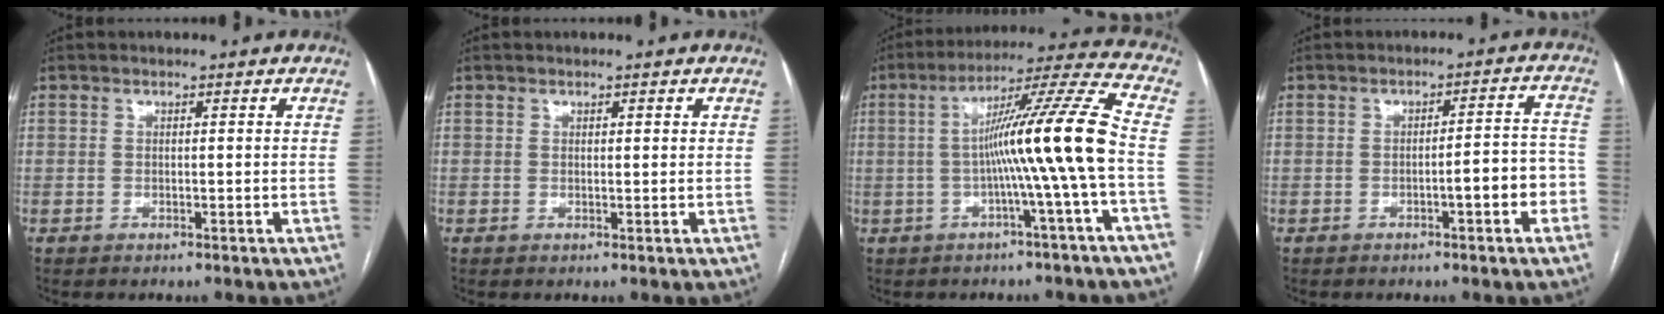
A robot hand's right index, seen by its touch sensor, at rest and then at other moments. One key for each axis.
{"total": 0.6, "fx": 0.4, "fy": 0.2, "fz": 0.5, "tx": -0.008, "ty": 0.000, "tz": 0.005}
{"total": 13.6, "fx": -1.8, "fy": -2.7, "fz": 13.2, "tx": -0.208, "ty": 0.013, "tz": -0.034}
{"total": 5.8, "fx": -2.3, "fy": 1.0, "fz": 5.3, "tx": -0.063, "ty": 0.022, "tz": -0.030}